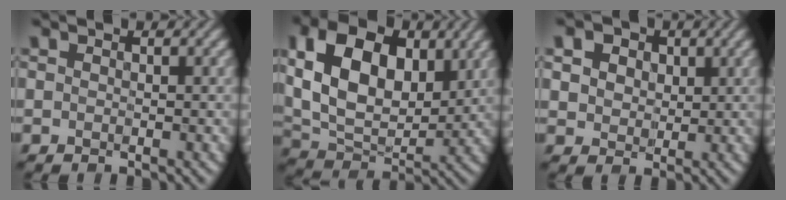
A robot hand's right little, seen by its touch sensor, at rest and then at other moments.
{"total": 12.0, "force": [3.2, 7.7, 8.7], "torque": [-0.172, 0.010, 0.054]}
{"total": 7.2, "force": [3.3, 5.3, 3.7], "torque": [-0.092, 0.016, 0.045]}